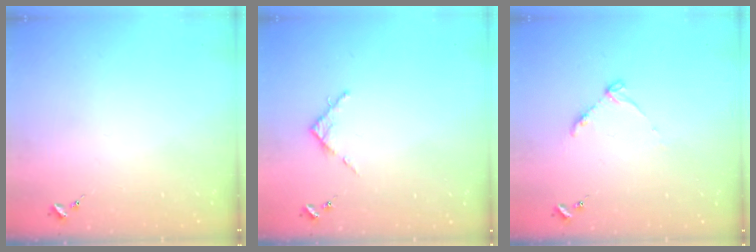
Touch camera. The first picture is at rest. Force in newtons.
{"total": 3.7, "press": 3.7, "slide": 0.5}
{"total": 5.6, "press": 5.5, "slide": 0.7}